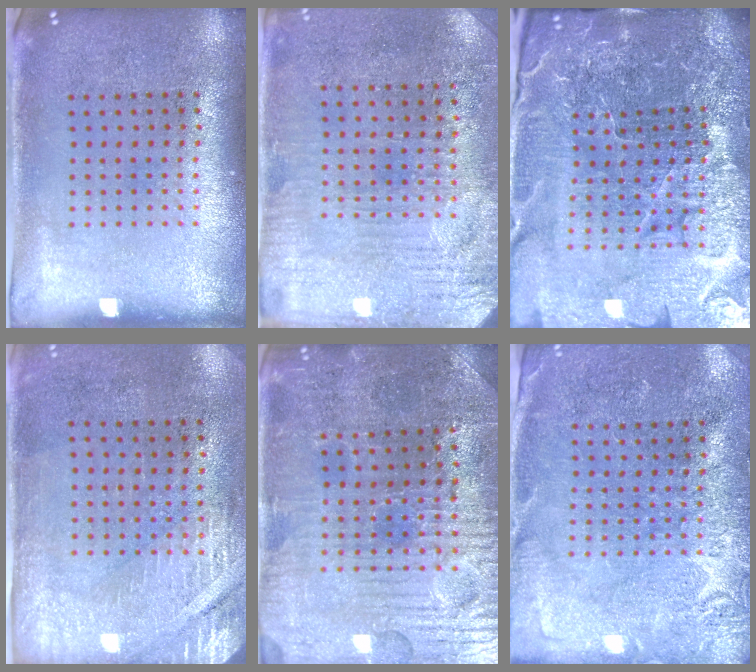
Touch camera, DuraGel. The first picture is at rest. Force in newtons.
{"total": 3.3, "press": 3.1, "slide": 1.2}
{"total": 6.2, "press": 5.5, "slide": 2.9}
{"total": 2.9, "press": 2.5, "slide": 1.4}
{"total": 3.7, "press": 3.7, "slide": 0.5}
{"total": 2.8, "press": 2.7, "slide": 0.5}